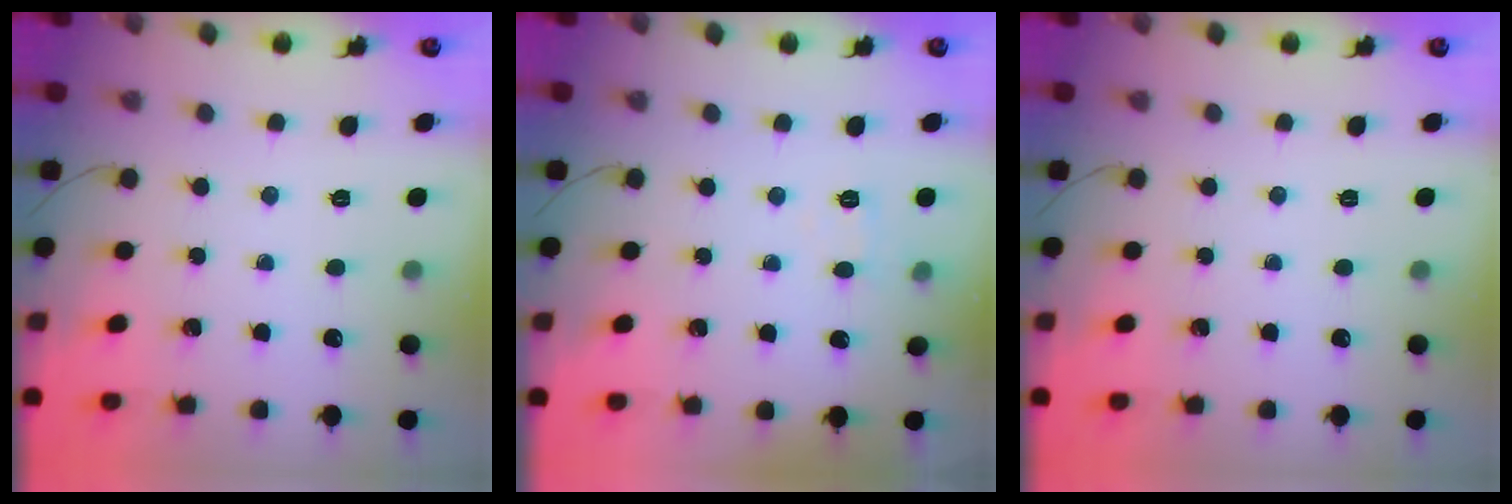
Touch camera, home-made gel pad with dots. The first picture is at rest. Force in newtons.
{"total": 4.4, "press": 4.1, "slide": 1.6}
{"total": 0.0}